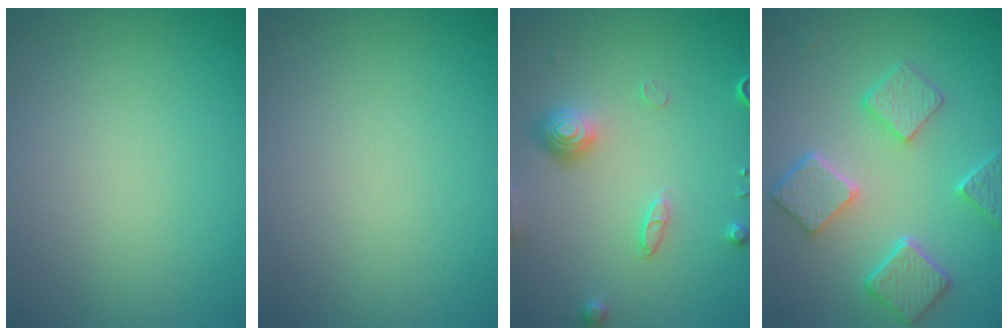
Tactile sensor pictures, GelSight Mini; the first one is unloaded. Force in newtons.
{"total": 0.0}
{"total": 3.0, "press": 2.8, "slide": 1.1}
{"total": 5.4, "press": 4.4, "slide": 3.2}